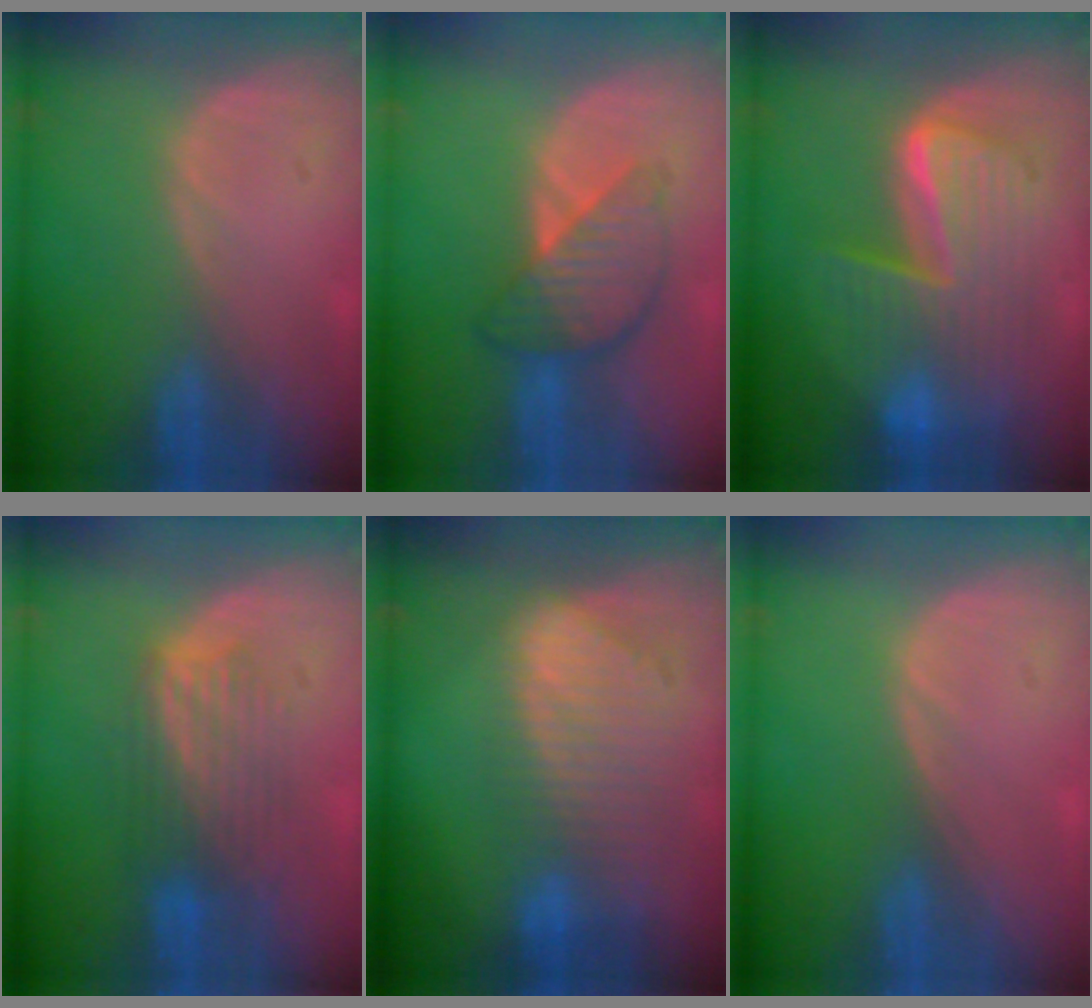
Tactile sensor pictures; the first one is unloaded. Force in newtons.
{"total": 6.3, "press": 6.3, "slide": 0.3}
{"total": 10.3, "press": 10.3, "slide": 0.9}
{"total": 6.0, "press": 6.0, "slide": 0.7}
{"total": 9.3, "press": 8.1, "slide": 4.4}
{"total": 0.0}